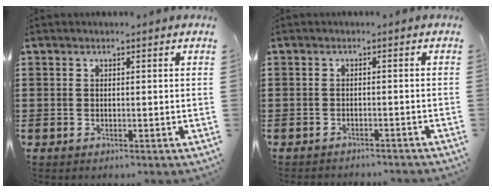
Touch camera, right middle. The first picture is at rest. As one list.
[{"total": 1.2, "force": [-1.2, 0.0, 0.0], "torque": [-0.003, 0.002, -0.026]}]